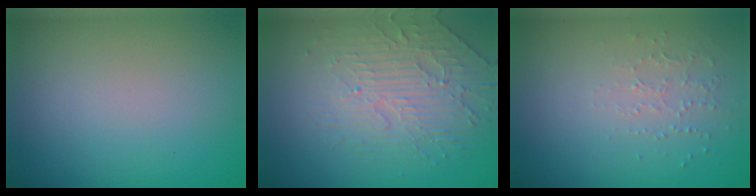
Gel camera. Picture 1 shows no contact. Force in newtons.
{"total": 4.5, "press": 3.3, "slide": 3.1}
{"total": 1.0, "press": 0.6, "slide": 0.8}